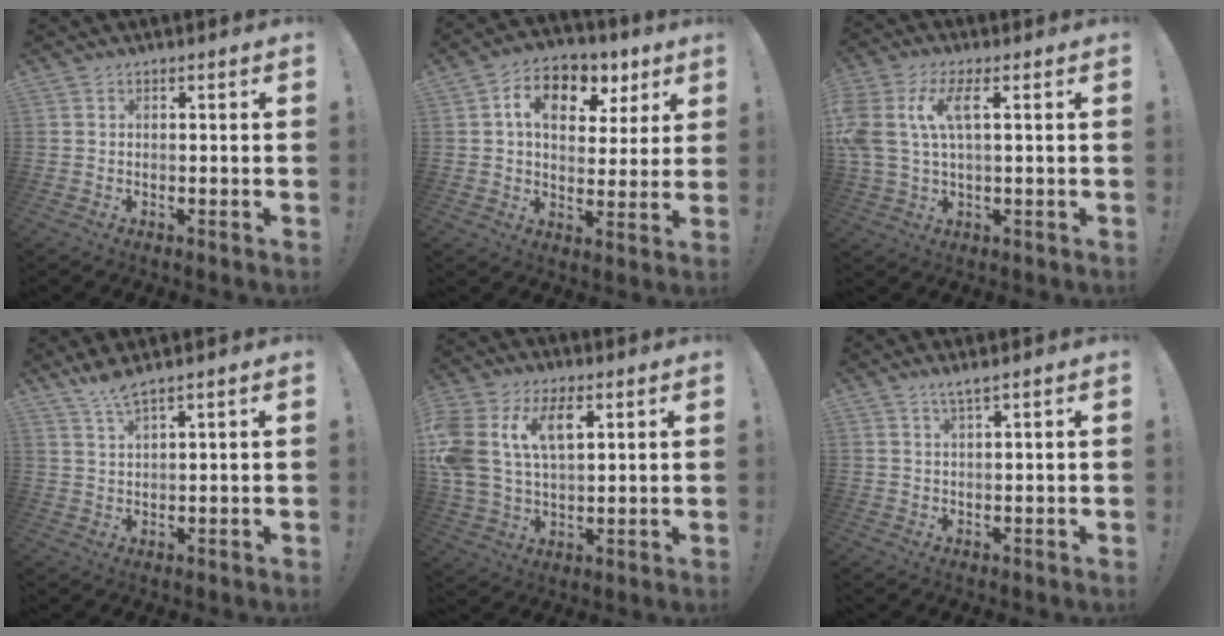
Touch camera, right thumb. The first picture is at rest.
{"total": 12.0, "force": [4.7, 8.0, 7.6], "torque": [-0.110, -0.016, 0.083]}
{"total": 9.6, "force": [2.9, 4.1, 8.1], "torque": [-0.188, -0.001, 0.052]}
{"total": 4.4, "force": [3.5, 0.1, 2.6], "torque": [-0.063, -0.013, 0.063]}
{"total": 14.0, "force": [5.7, 8.9, 9.1], "torque": [-0.196, -0.014, 0.105]}
{"total": 2.5, "force": [1.7, -0.3, 1.8], "torque": [-0.034, -0.006, 0.028]}